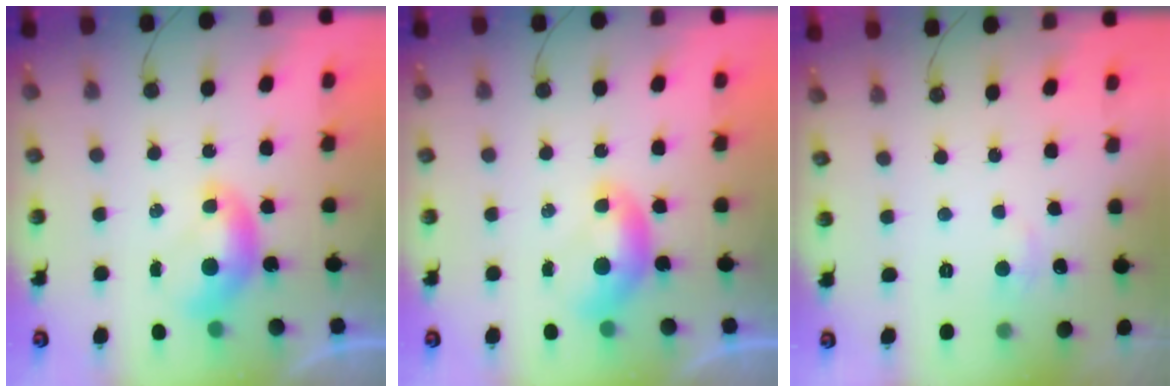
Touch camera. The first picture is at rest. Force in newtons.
{"total": 0.0}
{"total": 2.2, "press": 2.1, "slide": 0.6}